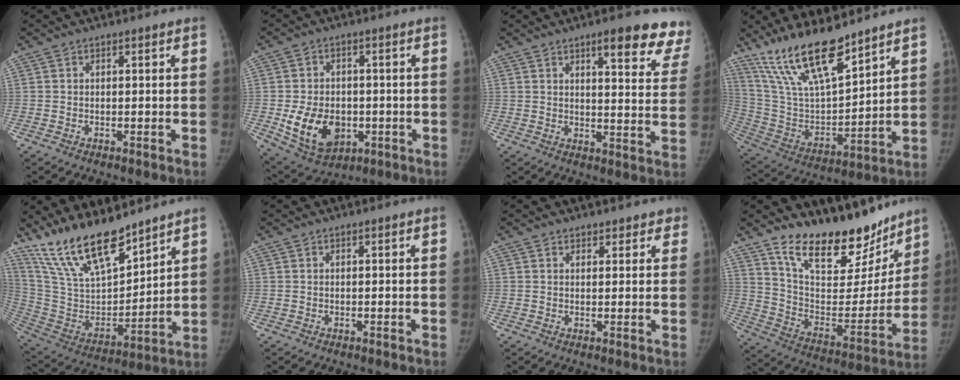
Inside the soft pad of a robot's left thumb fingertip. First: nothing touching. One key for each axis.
{"total": 12.4, "fx": -2.7, "fy": 9.0, "fz": 8.0, "tx": -0.109, "ty": 0.001, "tz": -0.024}
{"total": 15.2, "fx": 11.3, "fy": 4.0, "fz": 9.3, "tx": -0.066, "ty": -0.051, "tz": 0.124}
{"total": 18.1, "fx": 13.7, "fy": 4.7, "fz": 10.8, "tx": -0.172, "ty": -0.068, "tz": 0.268}
{"total": 18.9, "fx": 15.2, "fy": 5.7, "fz": 9.6, "tx": -0.137, "ty": -0.080, "tz": 0.295}
{"total": 0.0}
{"total": 2.7, "fx": 2.2, "fy": 1.6, "fz": 0.1, "tx": 0.036, "ty": -0.007, "tz": 0.019}
{"total": 23.3, "fx": 18.0, "fy": 9.8, "fz": 11.0, "tx": -0.117, "ty": -0.108, "tz": 0.292}